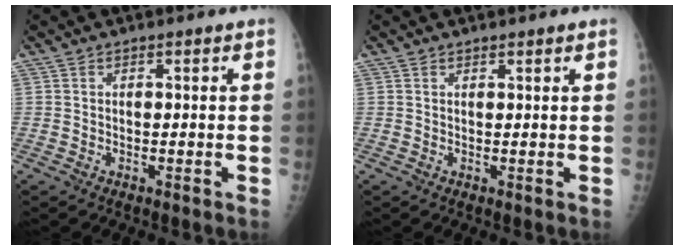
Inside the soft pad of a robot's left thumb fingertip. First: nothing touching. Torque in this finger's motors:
{"motor_torque": [-0.09, -0.21, -0.11, 0.03, -0.01]}